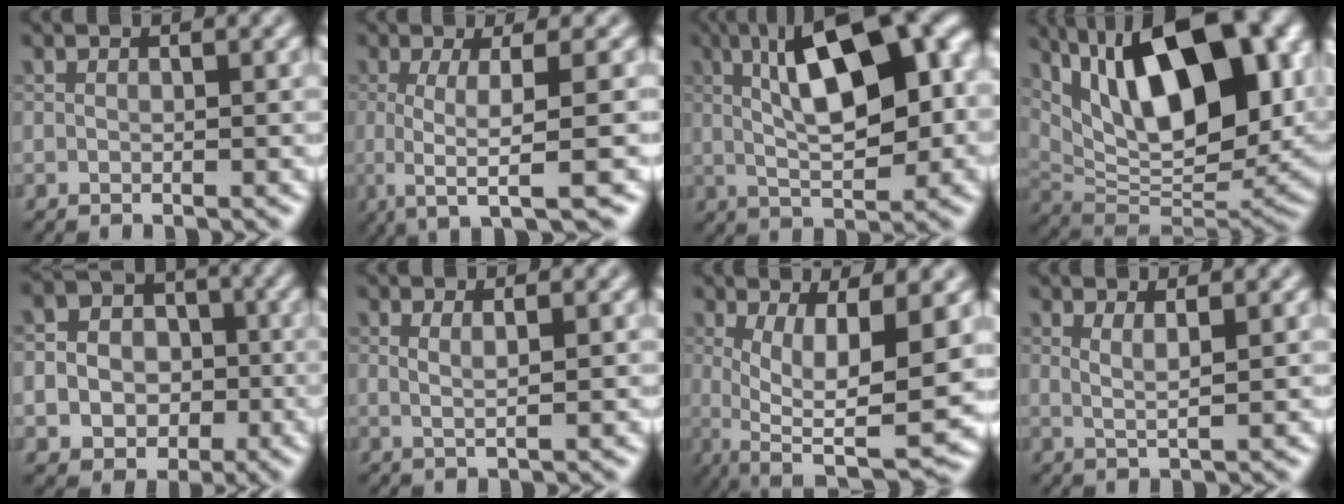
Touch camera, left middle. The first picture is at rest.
{"total": 5.5, "force": [-1.4, 1.0, 5.2], "torque": [-0.081, -0.008, -0.023]}
{"total": 12.8, "force": [2.4, 4.5, 11.7], "torque": [-0.164, 0.019, 0.034]}
{"total": 15.9, "force": [5.6, 7.4, 12.9], "torque": [-0.202, 0.010, 0.098]}
{"total": 7.6, "force": [-1.2, 6.9, 2.8], "torque": [-0.054, 0.015, -0.039]}
{"total": 1.3, "force": [0.1, 0.4, 1.2], "torque": [-0.018, 0.000, 0.002]}
{"total": 9.7, "force": [0.4, 2.8, 9.3], "torque": [-0.149, -0.012, 0.016]}
{"total": 1.6, "force": [0.6, 0.4, 1.4], "torque": [-0.022, -0.003, 0.011]}